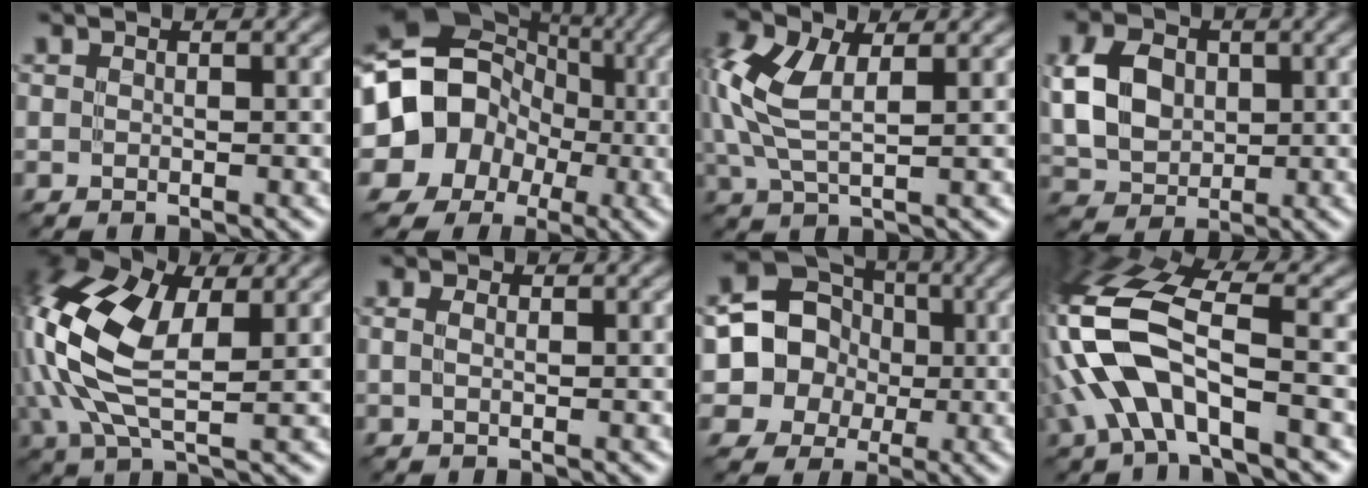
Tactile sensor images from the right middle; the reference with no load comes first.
{"total": 13.4, "force": [-1.6, 12.0, 5.8], "torque": [-0.108, 0.004, -0.060]}
{"total": 6.6, "force": [1.7, 3.5, 5.4], "torque": [-0.143, 0.004, 0.031]}
{"total": 6.0, "force": [0.7, 4.6, 3.8], "torque": [-0.085, 0.008, 0.011]}
{"total": 12.1, "force": [2.4, 6.5, 9.9], "torque": [-0.238, 0.016, 0.040]}
{"total": 1.1, "force": [0.2, 0.6, 0.8], "torque": [-0.017, 0.001, -0.001]}
{"total": 9.4, "force": [-1.0, 8.7, 3.3], "torque": [-0.056, 0.025, -0.036]}
{"total": 9.0, "force": [-2.6, 3.4, 8.0], "torque": [-0.179, 0.017, -0.063]}